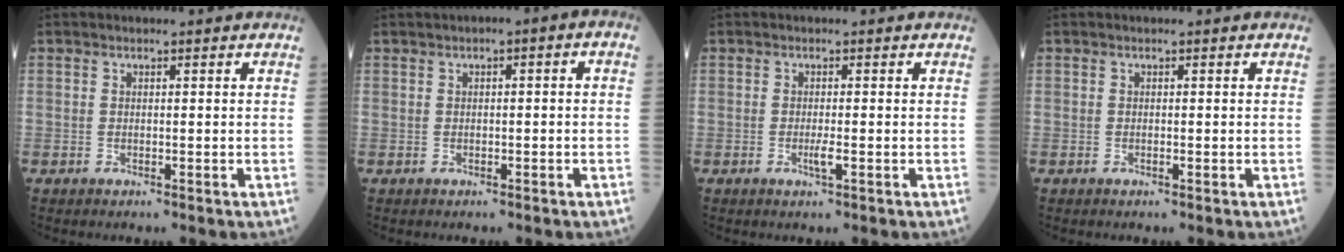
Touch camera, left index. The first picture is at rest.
{"total": 2.1, "force": [0.1, 0.7, 2.0], "torque": [-0.026, 0.015, -0.001]}
{"total": 1.4, "force": [-0.6, -0.1, 1.3], "torque": [-0.026, -0.005, -0.011]}
{"total": 0.0}